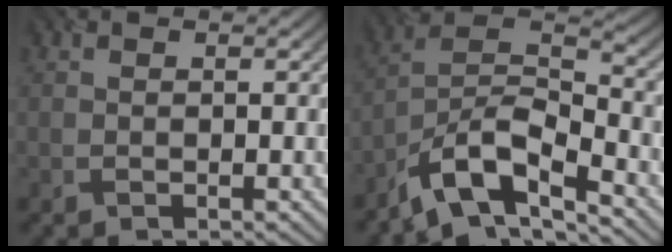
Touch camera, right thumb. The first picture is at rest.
{"total": 11.5, "force": [-8.2, 3.6, 7.1], "torque": [-0.129, 0.003, -0.168]}